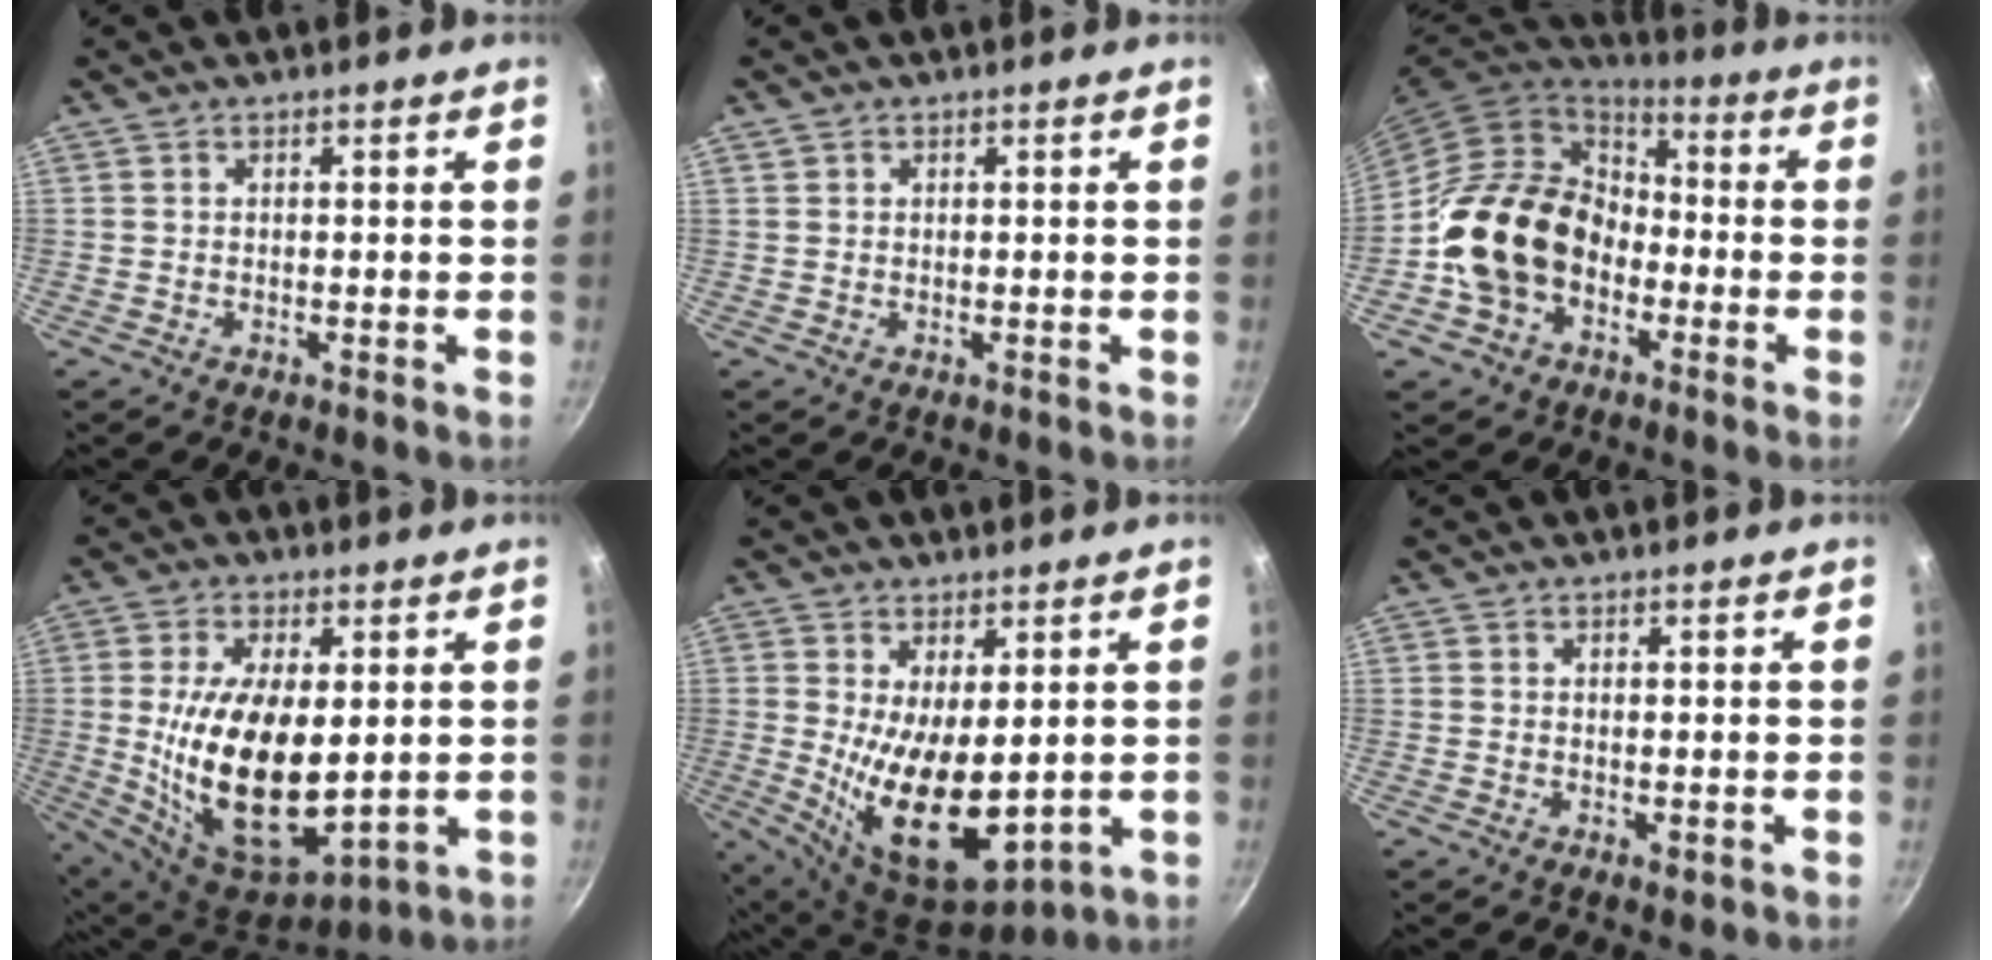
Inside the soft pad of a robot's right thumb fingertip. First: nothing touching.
{"total": 0.7, "force": [0.4, 0.6, 0.2], "torque": [-0.001, 0.003, 0.004]}
{"total": 18.3, "force": [-4.4, 14.2, 10.7], "torque": [-0.163, 0.057, -0.087]}
{"total": 20.3, "force": [0.2, 10.2, 17.5], "torque": [-0.307, -0.020, 0.021]}
{"total": 14.4, "force": [0.5, 7.0, 12.5], "torque": [-0.200, -0.039, 0.031]}
{"total": 1.0, "force": [-0.1, 0.4, 0.9], "torque": [-0.013, -0.004, -0.001]}